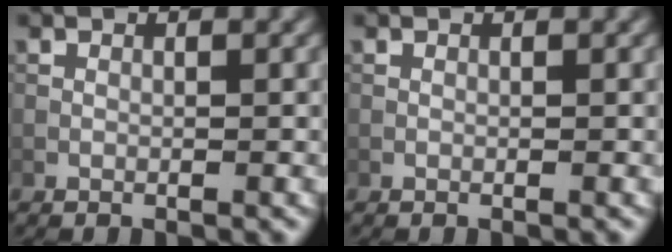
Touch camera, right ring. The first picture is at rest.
{"total": 0.0}